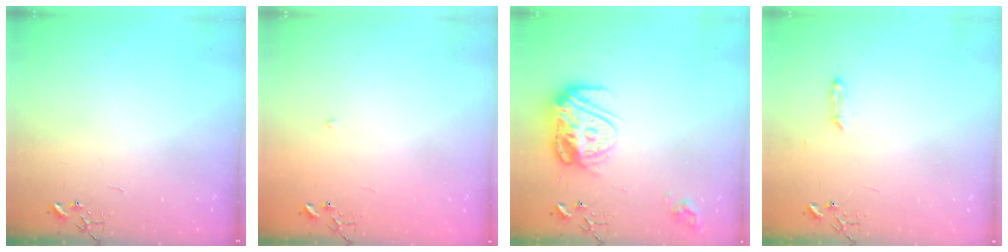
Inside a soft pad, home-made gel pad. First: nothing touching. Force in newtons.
{"total": 2.3, "press": 2.3, "slide": 0.3}
{"total": 19.1, "press": 19.1, "slide": 1.5}
{"total": 2.3, "press": 2.2, "slide": 0.4}